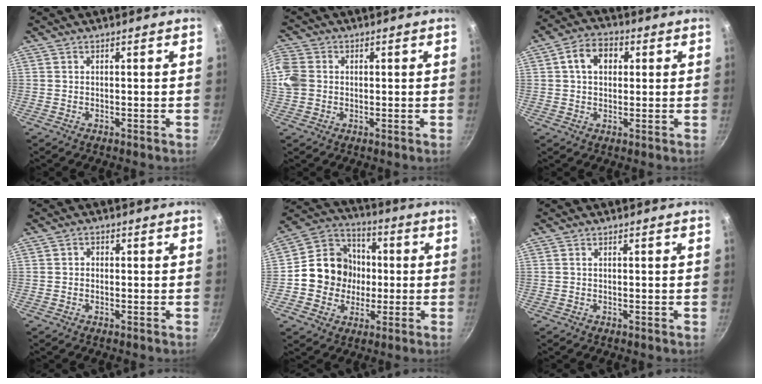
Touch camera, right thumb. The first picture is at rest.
{"total": 6.8, "force": [0.2, 5.8, 3.6], "torque": [-0.072, 0.004, -0.006]}
{"total": 7.5, "force": [1.8, 5.5, 4.7], "torque": [-0.055, 0.013, 0.020]}
{"total": 1.4, "force": [-0.1, 1.3, 0.7], "torque": [-0.008, 0.004, -0.005]}
{"total": 14.1, "force": [-0.8, 12.8, 6.0], "torque": [-0.066, 0.029, -0.028]}
{"total": 0.0}